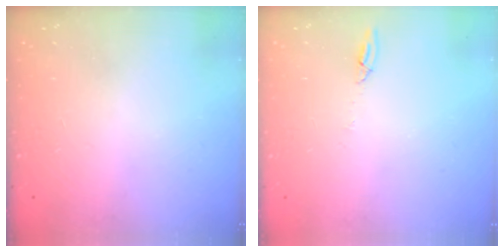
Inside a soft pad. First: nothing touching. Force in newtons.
{"total": 3.5, "press": 3.5, "slide": 0.4}